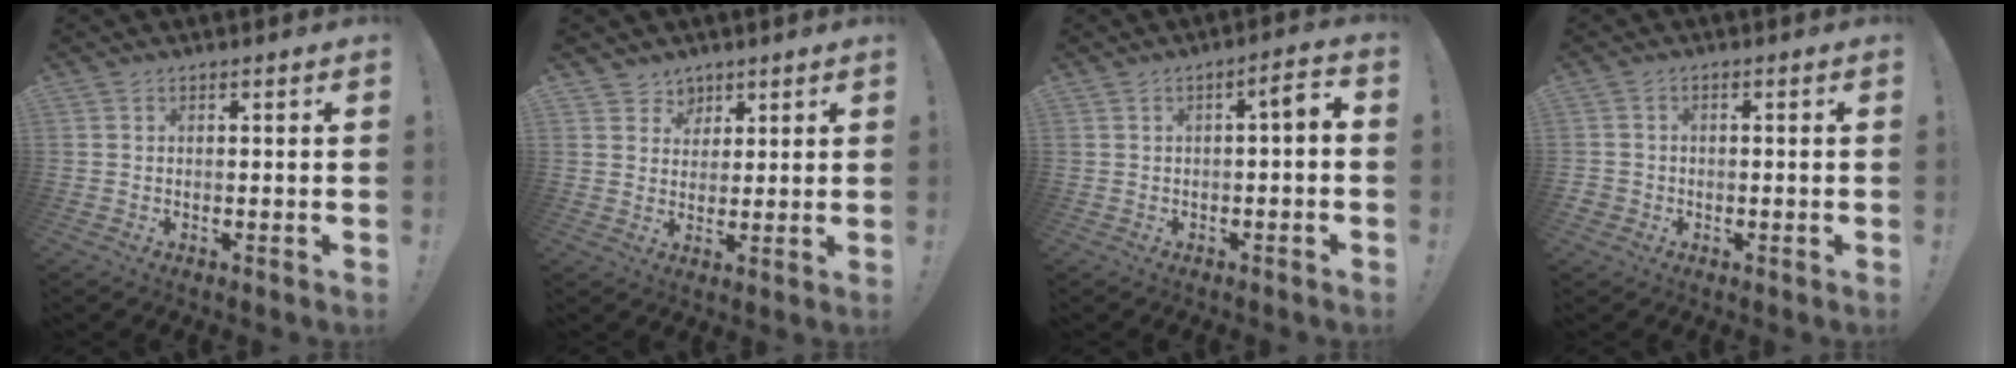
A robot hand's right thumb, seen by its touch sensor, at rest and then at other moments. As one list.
[{"total": 5.0, "force": [3.0, 4.0, 0.0], "torque": [0.010, -0.030, 0.056]}, {"total": 3.7, "force": [-0.8, 0.7, 3.6], "torque": [-0.049, 0.000, -0.018]}, {"total": 2.1, "force": [-0.8, 1.8, 0.8], "torque": [-0.013, 0.004, -0.014]}]